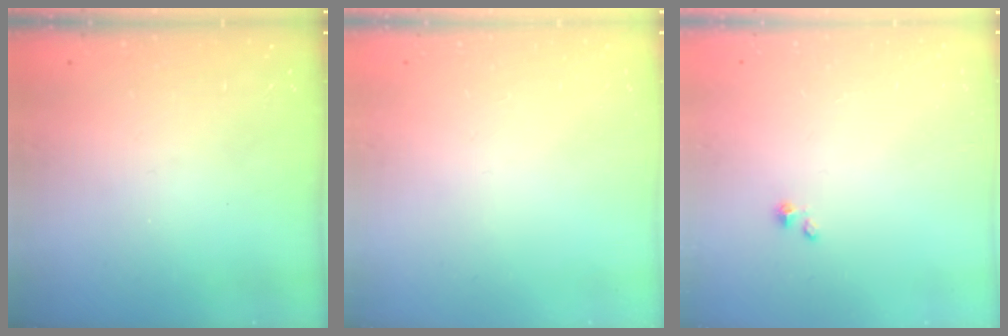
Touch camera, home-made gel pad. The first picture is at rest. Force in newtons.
{"total": 0.0}
{"total": 1.5, "press": 1.5, "slide": 0.0}